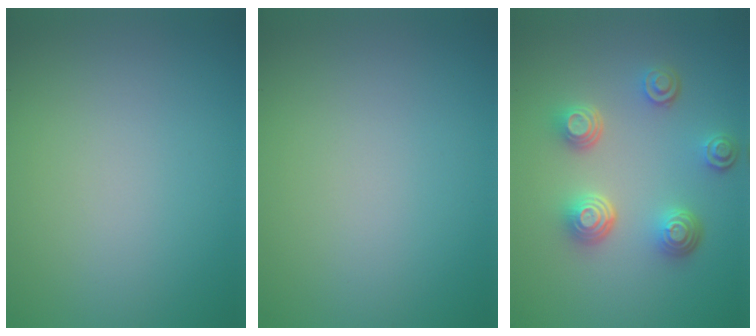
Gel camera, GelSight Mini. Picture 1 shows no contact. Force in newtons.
{"total": 0.0}
{"total": 4.5, "press": 3.5, "slide": 2.9}